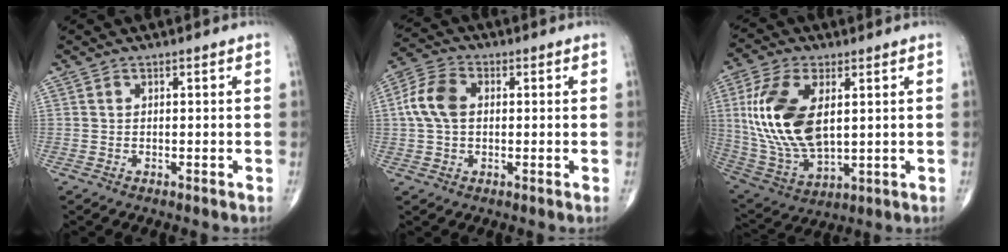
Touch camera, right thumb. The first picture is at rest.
{"total": 7.9, "force": [0.8, 5.3, 5.7], "torque": [-0.120, 0.019, 0.009]}
{"total": 18.1, "force": [3.2, 9.6, 15.0], "torque": [-0.308, -0.015, 0.070]}